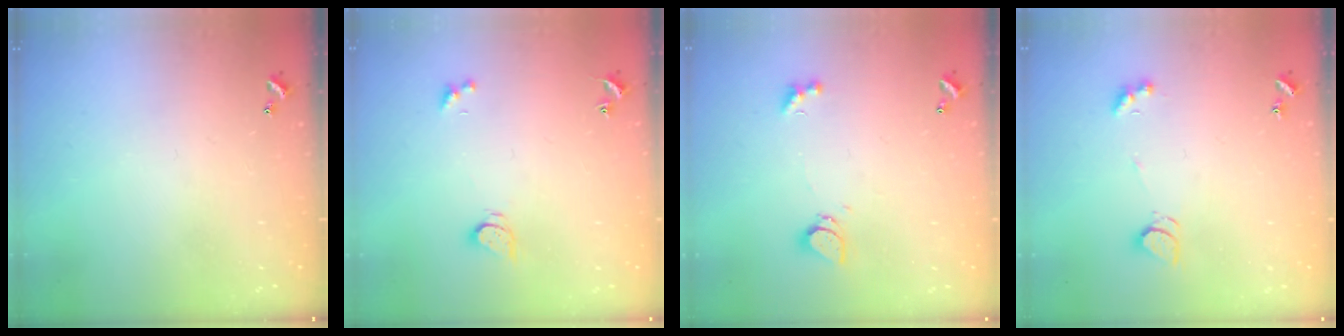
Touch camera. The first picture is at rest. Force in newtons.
{"total": 2.9, "press": 2.9, "slide": 0.5}
{"total": 1.0, "press": 0.9, "slide": 0.4}
{"total": 2.2, "press": 2.2, "slide": 0.4}